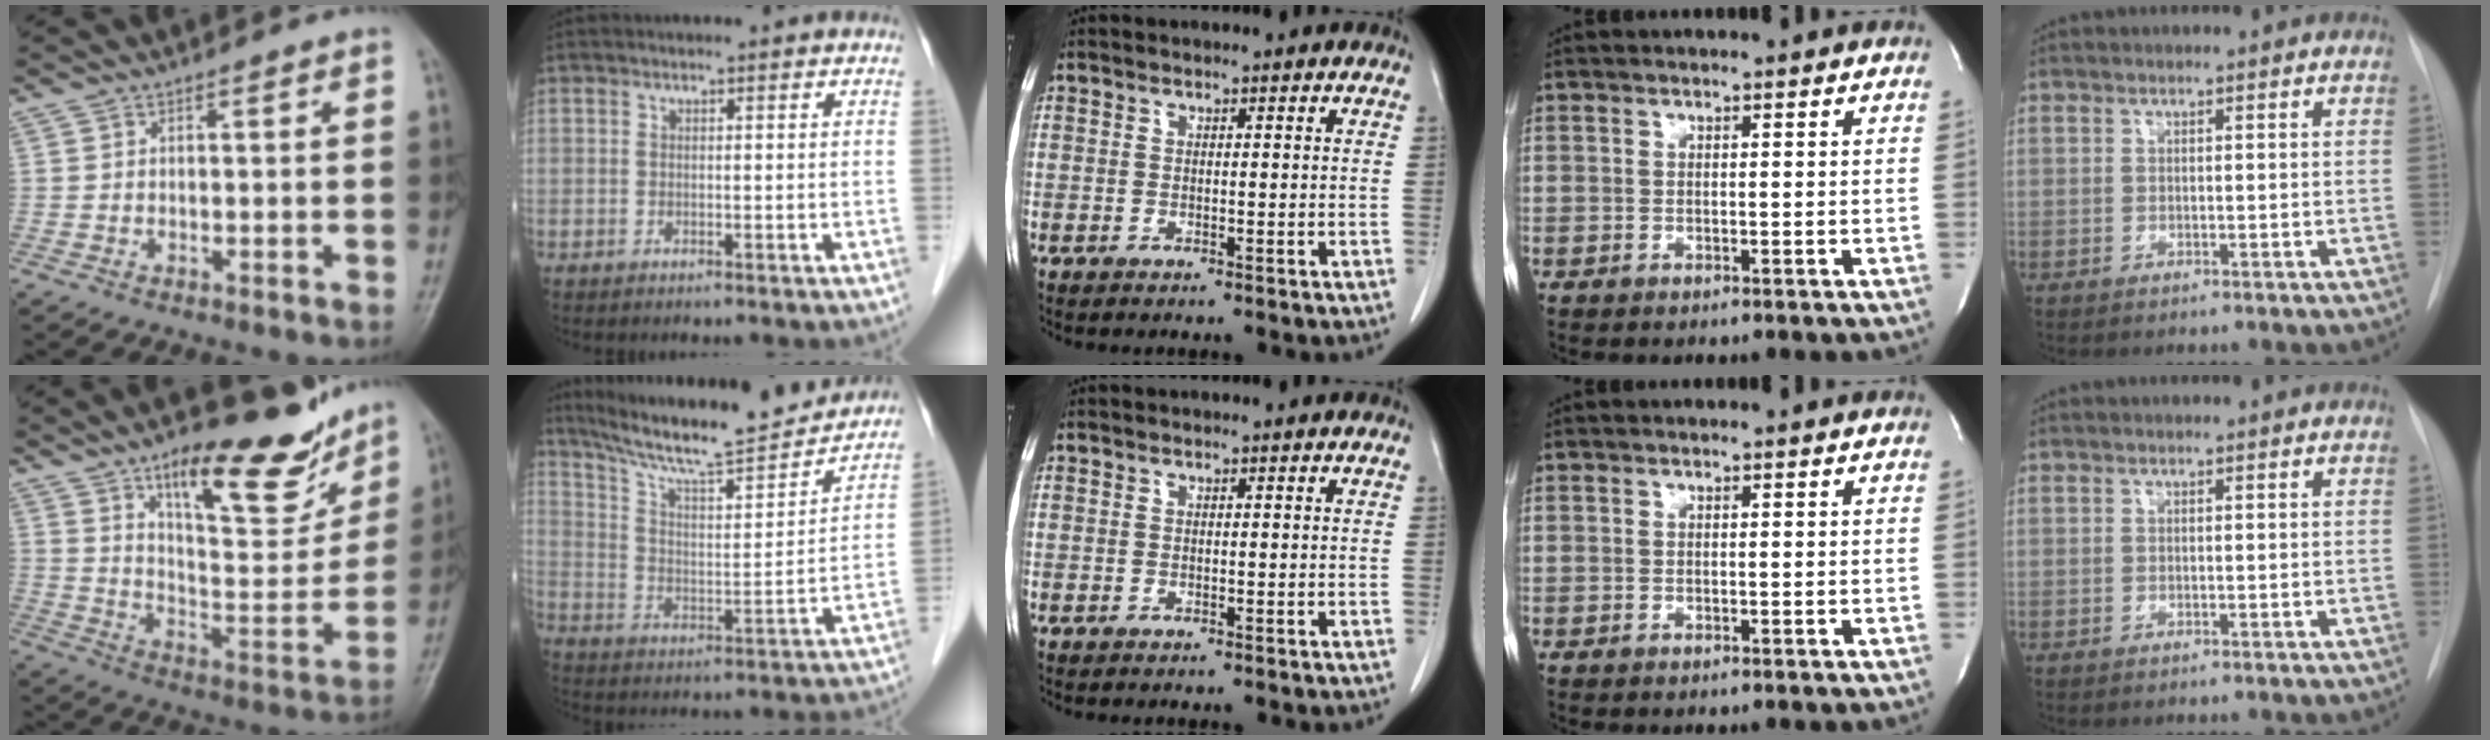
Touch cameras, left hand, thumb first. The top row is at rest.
{"thumb": {"total": 22.0, "force": [14.3, 7.6, 14.9], "torque": [-0.167, -0.073, 0.225]}, "index": {"total": 19.8, "force": [17.8, 1.4, 8.5], "torque": [-0.146, -0.005, 0.276]}}